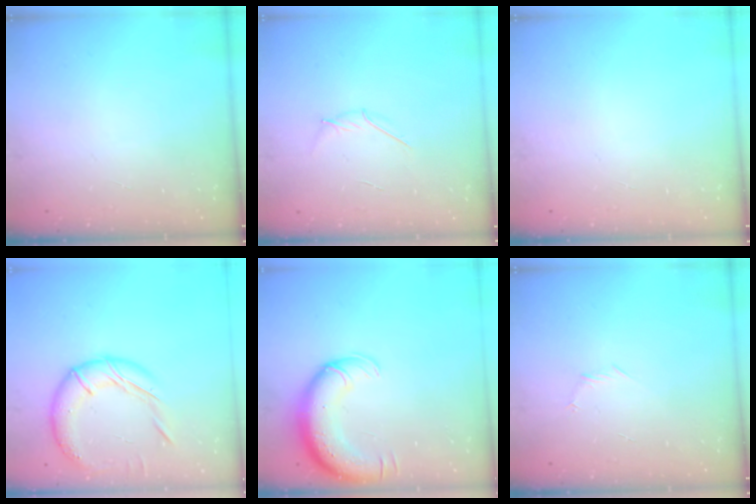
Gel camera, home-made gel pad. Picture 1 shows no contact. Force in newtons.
{"total": 3.6, "press": 3.5, "slide": 0.9}
{"total": 0.0}
{"total": 15.8, "press": 15.7, "slide": 1.7}
{"total": 14.4, "press": 14.0, "slide": 3.4}
{"total": 4.1, "press": 3.9, "slide": 1.2}